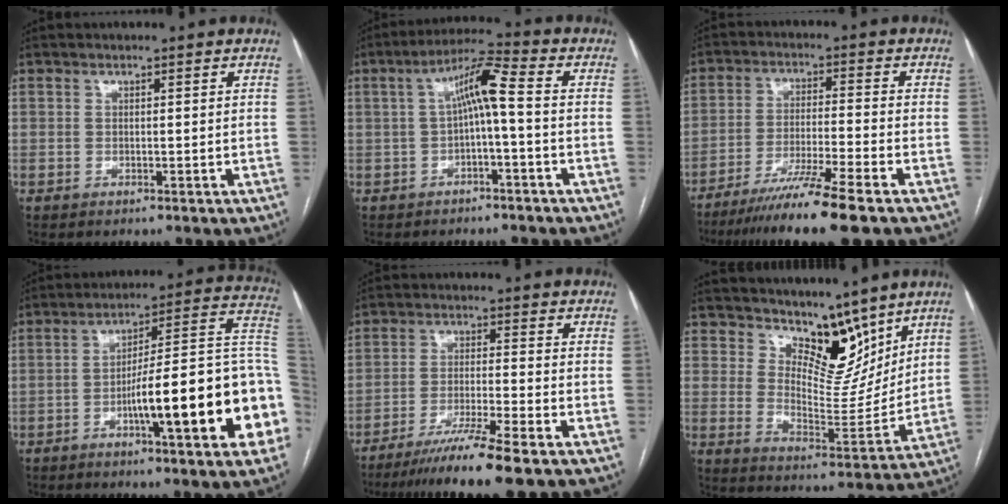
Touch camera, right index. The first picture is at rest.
{"total": 7.0, "force": [0.0, 0.7, 7.0], "torque": [-0.125, 0.031, -0.001]}
{"total": 11.7, "force": [-8.8, -1.5, 7.6], "torque": [-0.122, -0.038, -0.146]}
{"total": 22.4, "force": [-6.1, 2.3, 21.5], "torque": [-0.219, 0.025, -0.084]}
{"total": 10.2, "force": [-7.7, -1.4, 6.5], "torque": [-0.102, -0.034, -0.129]}
{"total": 10.0, "force": [8.1, 4.2, 4.2], "torque": [-0.059, -0.011, 0.144]}